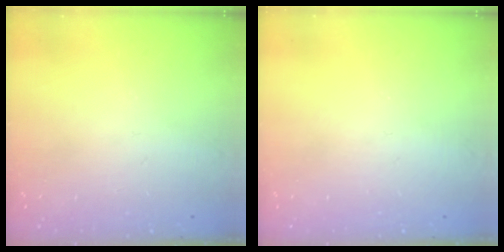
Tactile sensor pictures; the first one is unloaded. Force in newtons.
{"total": 0.0}